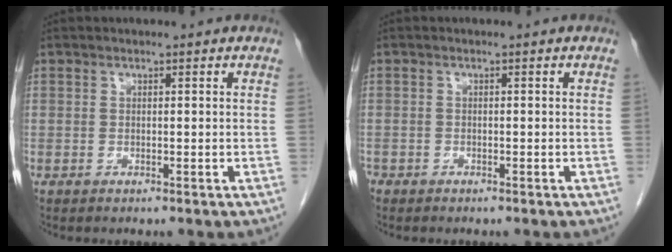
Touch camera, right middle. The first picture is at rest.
{"total": 0.8, "force": [-0.6, 0.5, 0.1], "torque": [-0.001, 0.002, -0.014]}